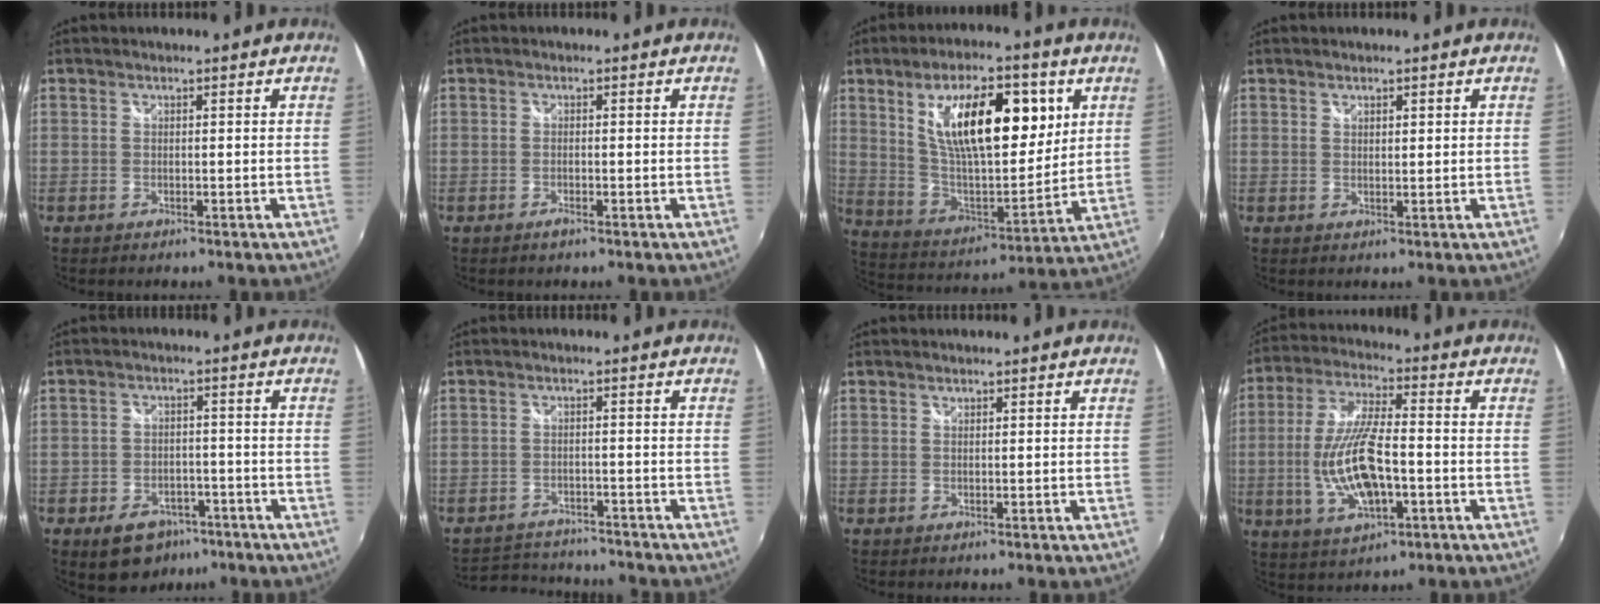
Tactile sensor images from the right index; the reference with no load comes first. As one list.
[{"total": 1.1, "force": [-0.7, 0.2, 0.8], "torque": [-0.015, -0.002, -0.014]}, {"total": 21.2, "force": [7.8, 9.0, 17.6], "torque": [-0.290, 0.000, 0.140]}, {"total": 1.1, "force": [0.8, 0.5, 0.5], "torque": [-0.005, 0.001, 0.014]}, {"total": 9.5, "force": [-5.9, 6.3, 4.0], "torque": [-0.095, 0.009, -0.076]}, {"total": 9.3, "force": [-8.8, 2.3, 2.1], "torque": [-0.061, 0.007, -0.132]}, {"total": 0.0}, {"total": 14.0, "force": [-3.0, 5.1, 12.7], "torque": [-0.262, -0.005, -0.048]}]